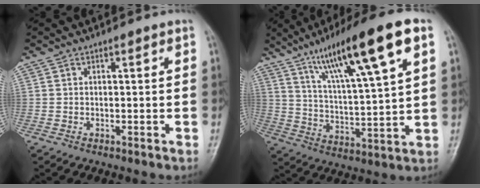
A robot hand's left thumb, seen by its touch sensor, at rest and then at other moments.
{"total": 19.6, "force": [10.2, 3.1, 16.4], "torque": [-0.263, -0.018, 0.177]}